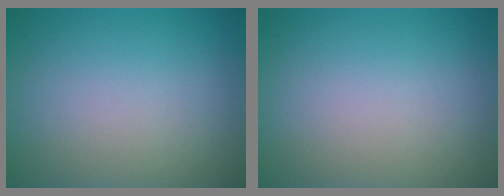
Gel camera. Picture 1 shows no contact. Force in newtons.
{"total": 0.0}